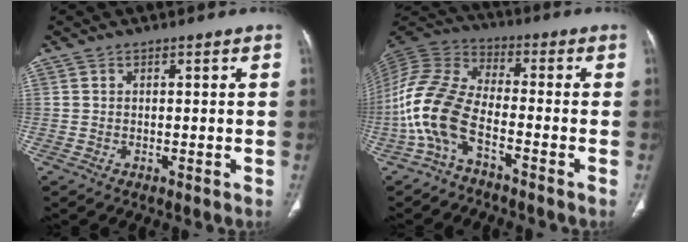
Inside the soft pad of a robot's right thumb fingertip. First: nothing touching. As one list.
[{"total": 12.3, "force": [-5.2, 5.7, 9.5], "torque": [-0.223, 0.051, -0.115]}]